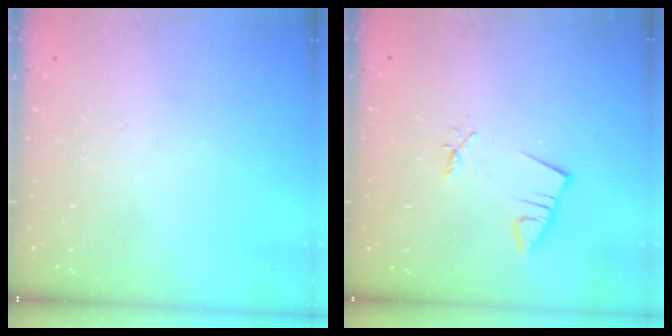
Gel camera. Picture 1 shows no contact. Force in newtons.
{"total": 2.0, "press": 2.0, "slide": 0.2}